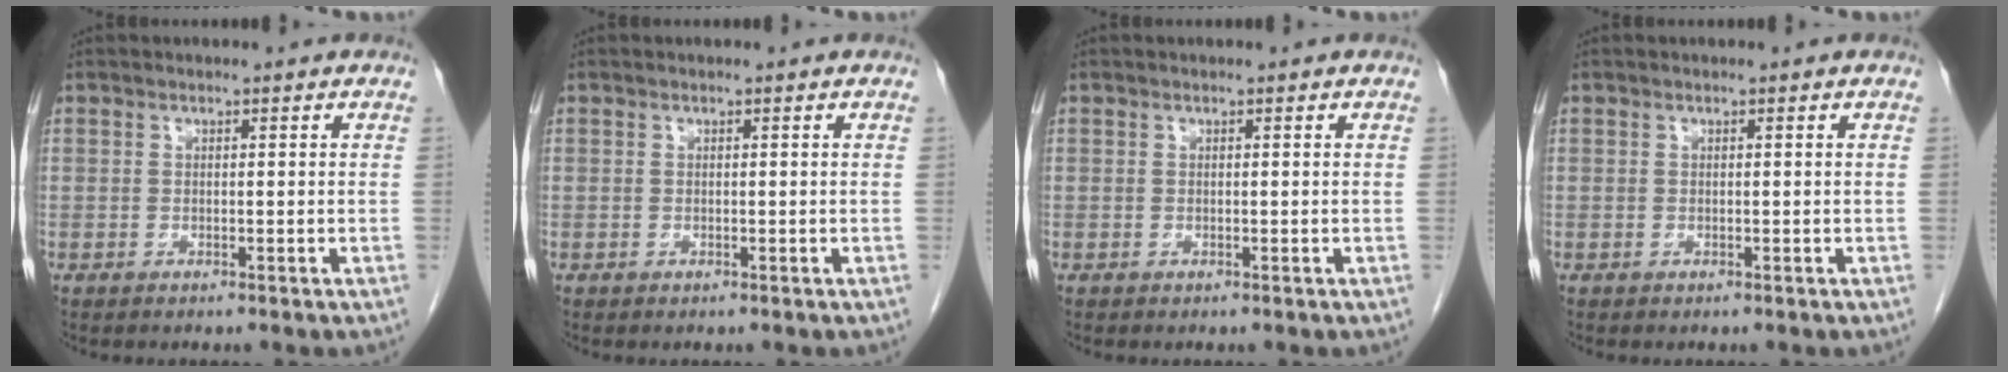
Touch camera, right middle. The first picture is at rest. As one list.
[{"total": 0.0}, {"total": 0.0}, {"total": 0.0}]